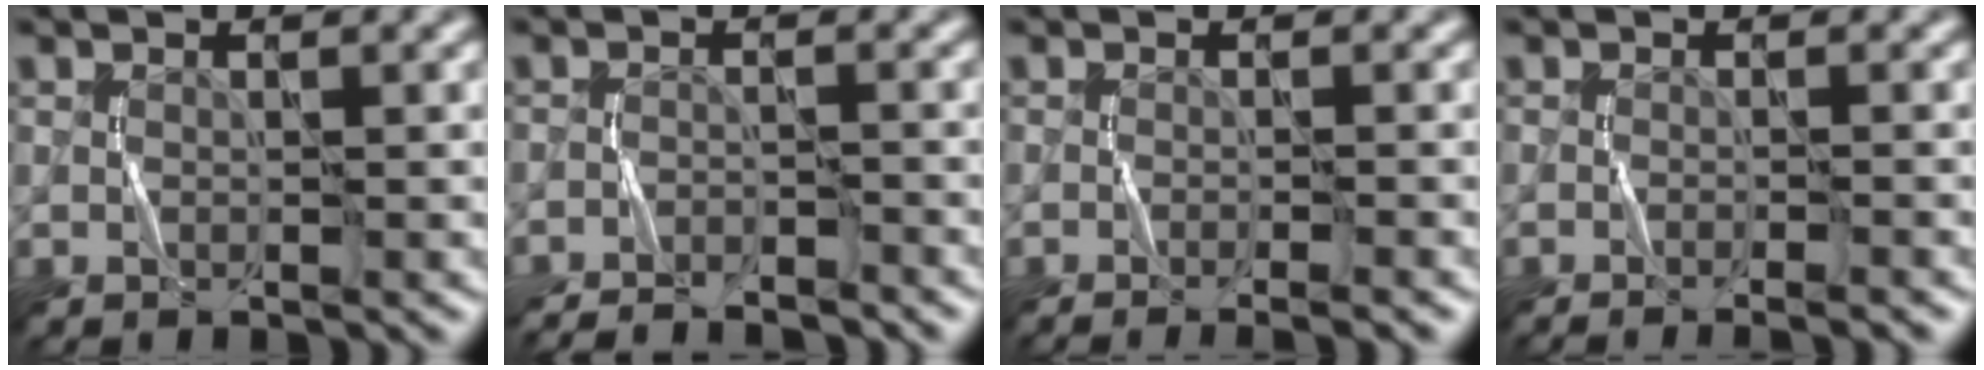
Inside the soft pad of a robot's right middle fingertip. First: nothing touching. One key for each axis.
{"total": 5.5, "fx": -5.3, "fy": 0.9, "fz": 1.0, "tx": -0.015, "ty": -0.001, "tz": -0.078}
{"total": 3.1, "fx": -2.1, "fy": 0.6, "fz": 2.2, "tx": -0.019, "ty": 0.009, "tz": -0.037}
{"total": 3.0, "fx": -2.3, "fy": 0.5, "fz": 1.9, "tx": -0.021, "ty": 0.007, "tz": -0.041}